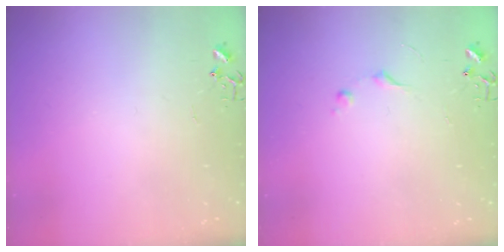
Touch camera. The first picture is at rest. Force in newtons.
{"total": 5.2, "press": 5.1, "slide": 0.7}